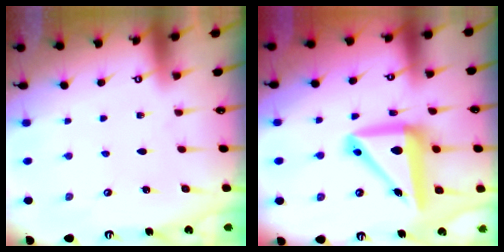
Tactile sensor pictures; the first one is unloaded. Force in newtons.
{"total": 13.5, "press": 13.3, "slide": 2.5}